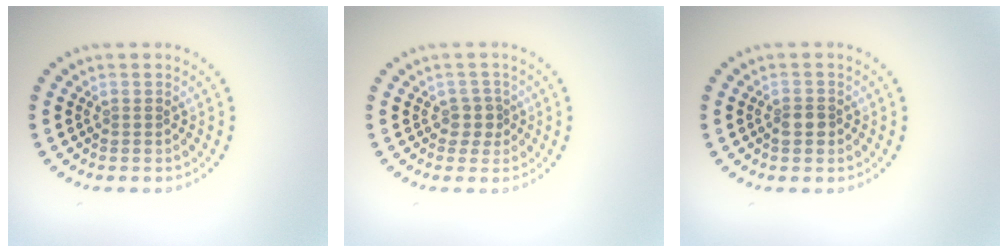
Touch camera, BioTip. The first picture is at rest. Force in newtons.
{"total": 1.8, "press": 1.4, "slide": 1.1}
{"total": 1.6, "press": 1.5, "slide": 0.5}